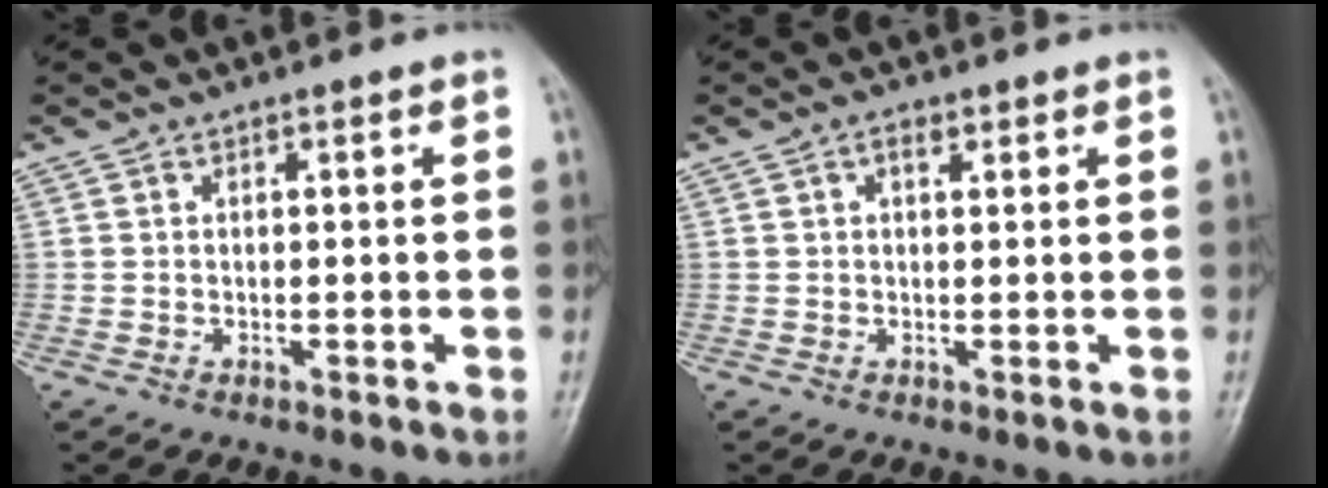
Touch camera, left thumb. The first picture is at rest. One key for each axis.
{"total": 1.8, "fx": 0.9, "fy": 1.0, "fz": 1.3, "tx": -0.018, "ty": 0.000, "tz": 0.012}